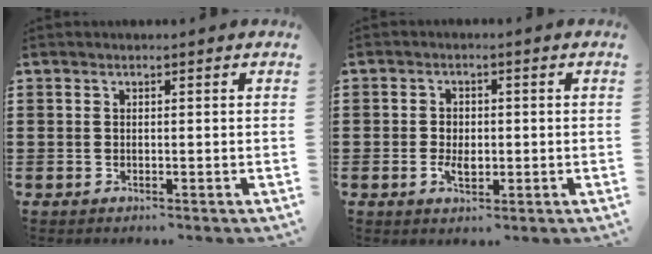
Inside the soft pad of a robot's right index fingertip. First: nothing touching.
{"total": 2.9, "force": [-0.6, 1.9, 2.2], "torque": [-0.041, 0.004, -0.011]}